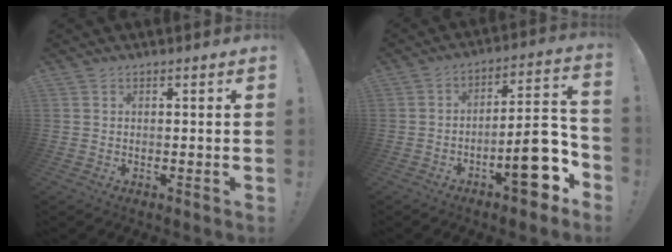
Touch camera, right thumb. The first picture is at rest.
{"total": 15.3, "force": [-7.2, 5.5, 12.3], "torque": [-0.141, 0.048, -0.111]}